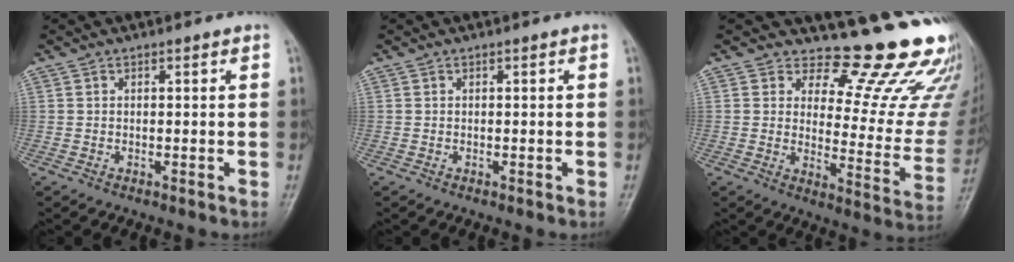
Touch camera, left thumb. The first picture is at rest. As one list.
[{"total": 0.0}, {"total": 17.6, "force": [15.5, 5.1, 6.6], "torque": [-0.032, -0.159, 0.177]}]